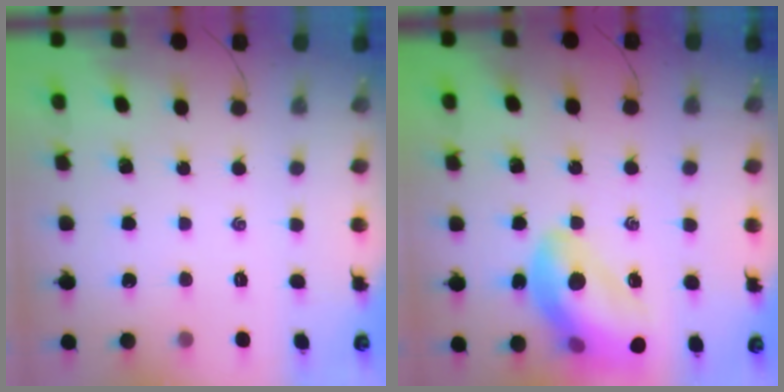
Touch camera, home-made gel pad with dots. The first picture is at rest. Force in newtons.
{"total": 18.7, "press": 18.5, "slide": 2.8}